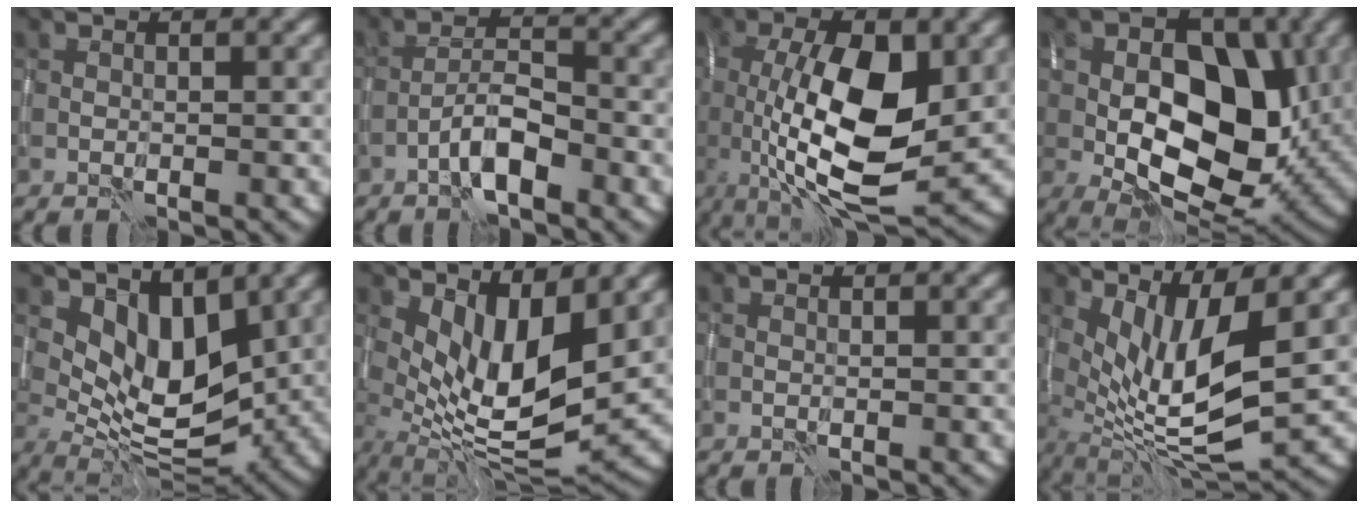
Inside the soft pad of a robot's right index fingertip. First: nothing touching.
{"total": 3.4, "force": [-2.1, 0.8, 2.6], "torque": [-0.048, 0.014, -0.046]}
{"total": 11.3, "force": [0.2, 4.4, 10.4], "torque": [-0.184, -0.004, 0.004]}
{"total": 14.8, "force": [0.2, 9.0, 11.7], "torque": [-0.165, -0.002, 0.000]}
{"total": 5.8, "force": [2.8, 2.8, 4.2], "torque": [-0.077, -0.021, 0.051]}
{"total": 8.3, "force": [2.2, 3.1, 7.4], "torque": [-0.137, -0.014, 0.043]}
{"total": 0.0}
{"total": 8.6, "force": [1.6, 2.3, 8.1], "torque": [-0.158, -0.012, 0.034]}